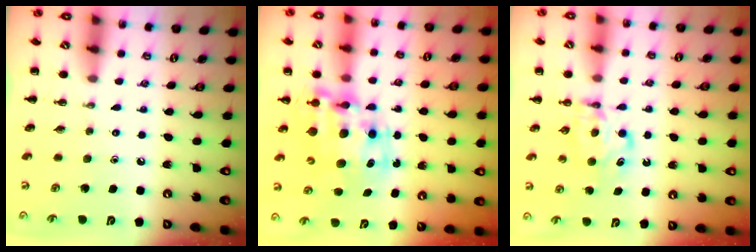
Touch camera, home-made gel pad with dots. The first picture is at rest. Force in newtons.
{"total": 11.7, "press": 11.4, "slide": 2.8}
{"total": 6.4, "press": 6.4, "slide": 0.5}